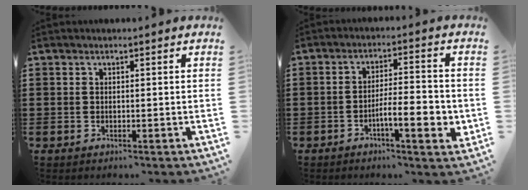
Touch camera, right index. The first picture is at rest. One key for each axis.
{"total": 7.3, "fx": -2.5, "fy": 1.9, "fz": 6.6, "tx": -0.100, "ty": -0.002, "tz": -0.042}